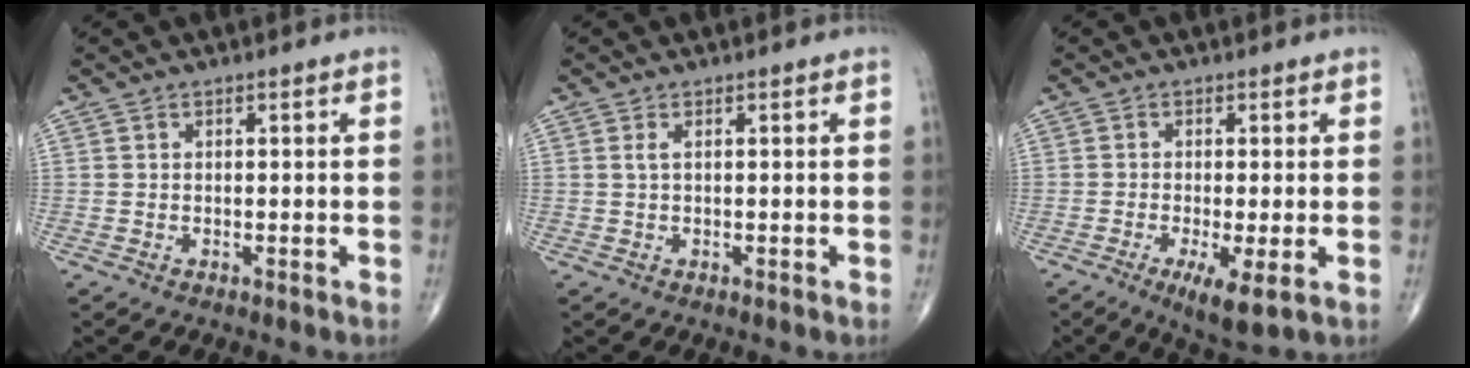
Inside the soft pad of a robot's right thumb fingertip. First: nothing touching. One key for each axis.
{"total": 0.9, "fx": 0.3, "fy": 0.2, "fz": 0.9, "tx": -0.028, "ty": 0.006, "tz": 0.008}
{"total": 6.2, "fx": -2.1, "fy": 1.4, "fz": 5.7, "tx": -0.102, "ty": -0.017, "tz": -0.035}